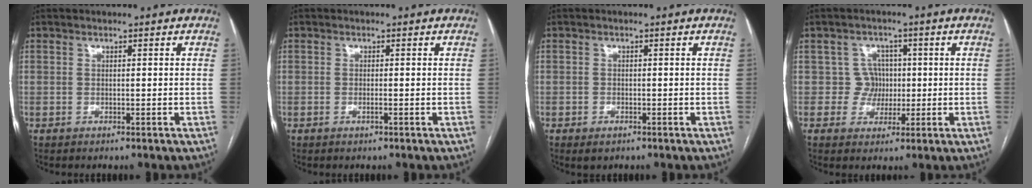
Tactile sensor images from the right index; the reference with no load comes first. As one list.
[{"total": 0.9, "force": [-0.4, 0.0, 0.8], "torque": [-0.019, -0.001, -0.006]}, {"total": 1.6, "force": [-0.9, 0.9, 0.9], "torque": [-0.015, 0.001, -0.007]}, {"total": 3.8, "force": [0.1, 3.8, 0.2], "torque": [0.009, 0.015, 0.004]}]